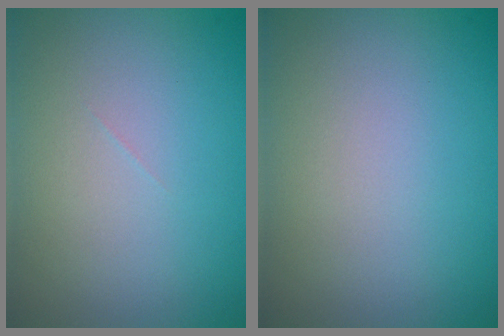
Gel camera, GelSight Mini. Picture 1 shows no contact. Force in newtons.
{"total": 0.0}